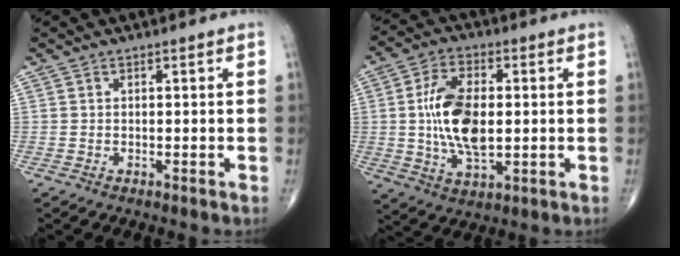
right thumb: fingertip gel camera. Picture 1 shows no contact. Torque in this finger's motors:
{"motor_torque": [1.50, 2.25, 1.43, 0.23, 0.16]}